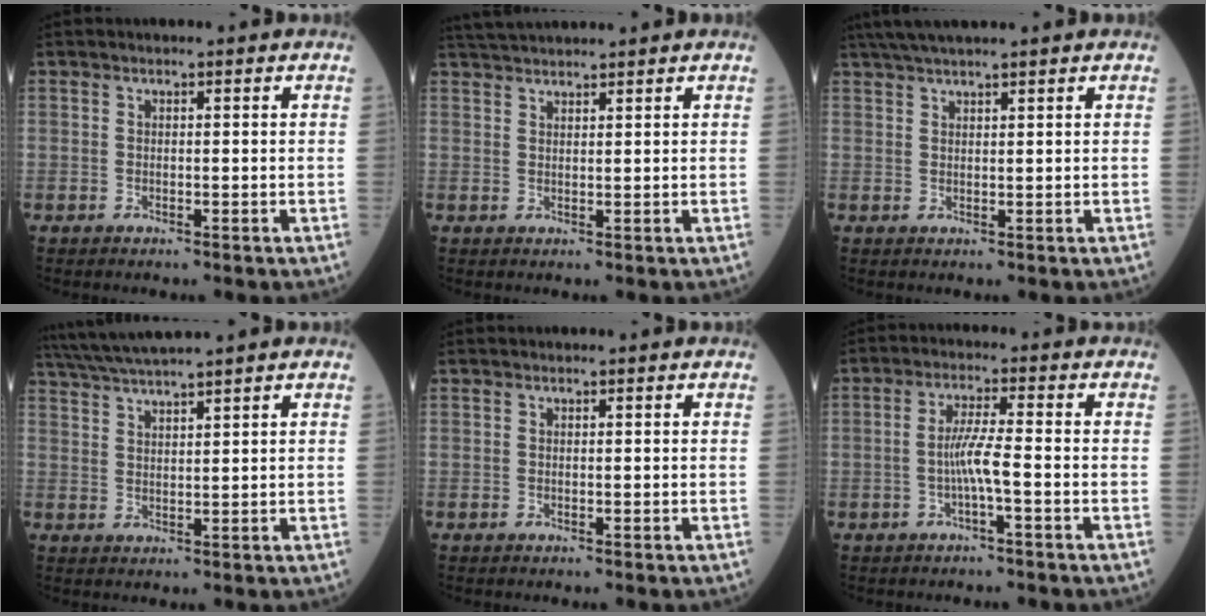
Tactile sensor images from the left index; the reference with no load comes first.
{"total": 4.9, "force": [4.7, -0.4, 1.4], "torque": [-0.028, 0.034, 0.089]}
{"total": 6.5, "force": [5.6, -0.2, 3.4], "torque": [-0.057, 0.036, 0.099]}
{"total": 7.4, "force": [6.5, -1.2, 3.5], "torque": [-0.067, 0.026, 0.118]}
{"total": 0.0}
{"total": 4.0, "force": [-1.2, -0.3, 3.9], "torque": [-0.078, 0.004, -0.023]}